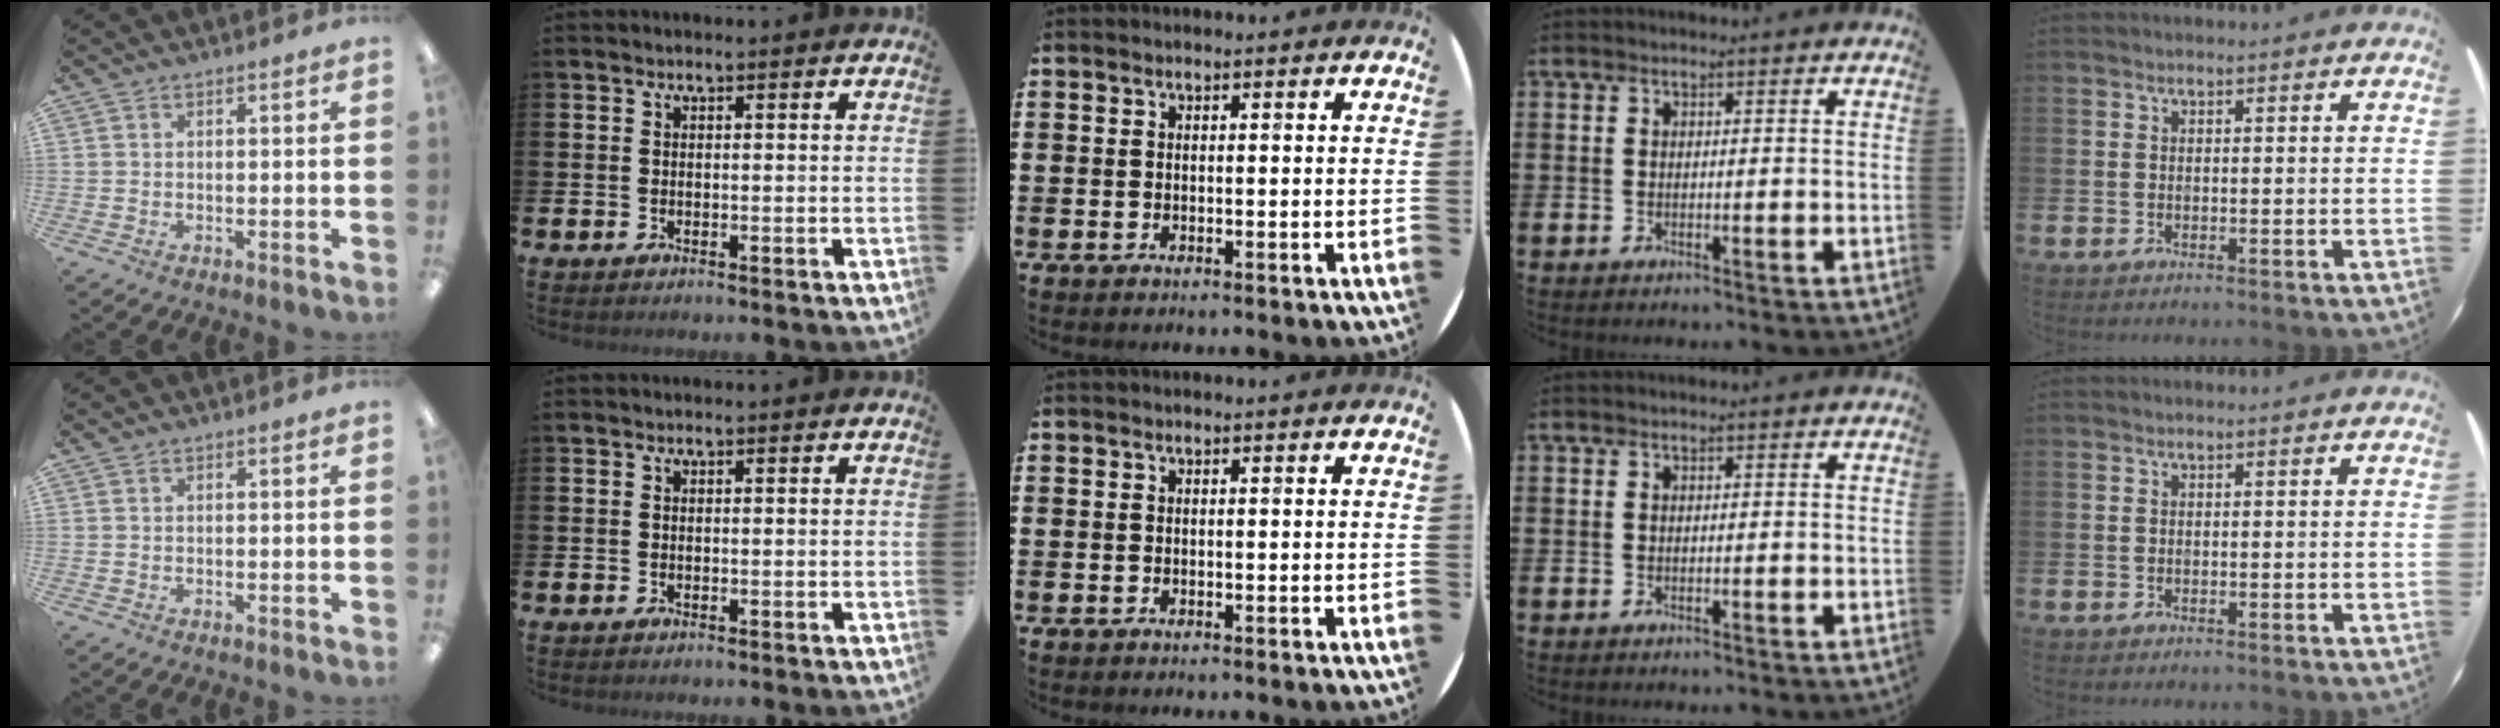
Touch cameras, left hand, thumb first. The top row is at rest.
{}